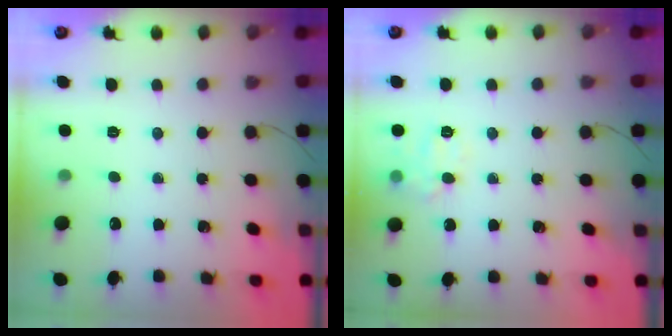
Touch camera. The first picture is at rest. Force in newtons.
{"total": 8.0, "press": 8.0, "slide": 0.4}